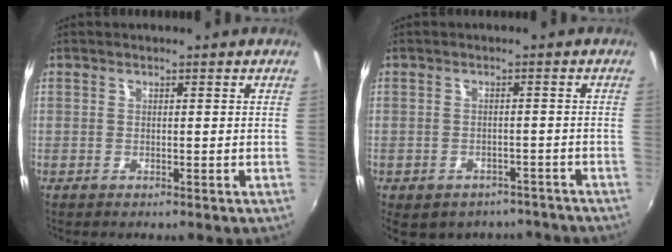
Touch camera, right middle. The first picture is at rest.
{"total": 10.8, "force": [-8.2, 5.7, 4.0], "torque": [-0.088, -0.010, -0.095]}